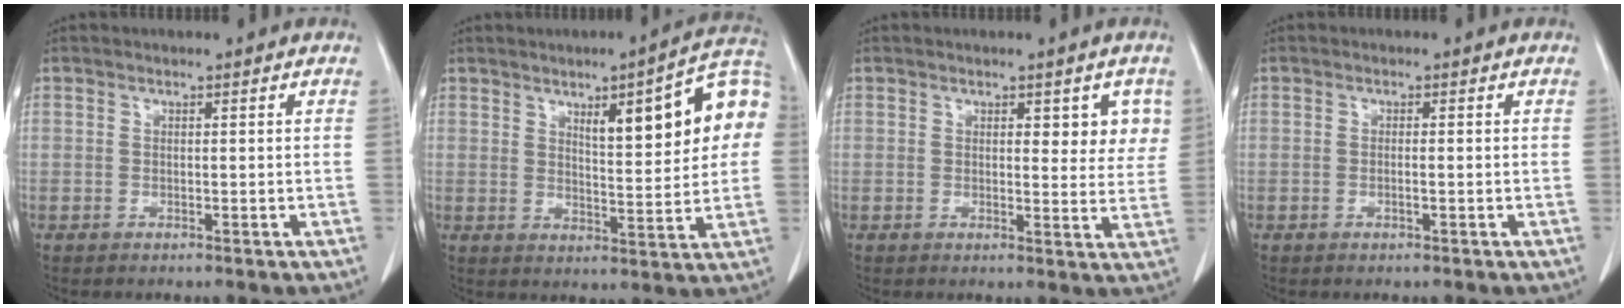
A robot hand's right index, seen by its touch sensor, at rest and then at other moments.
{"total": 13.7, "force": [3.9, 2.6, 12.9], "torque": [-0.169, 0.024, 0.053]}
{"total": 5.1, "force": [2.1, 2.1, 4.1], "torque": [-0.039, -0.002, 0.023]}
{"total": 0.9, "force": [-0.2, 0.1, 0.8], "torque": [-0.018, -0.001, -0.003]}